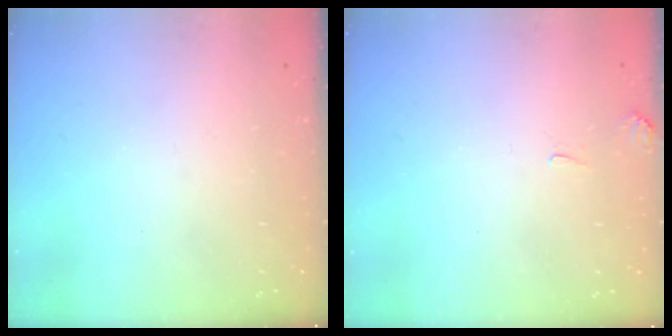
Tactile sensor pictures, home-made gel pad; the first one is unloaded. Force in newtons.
{"total": 2.0, "press": 2.0, "slide": 0.3}